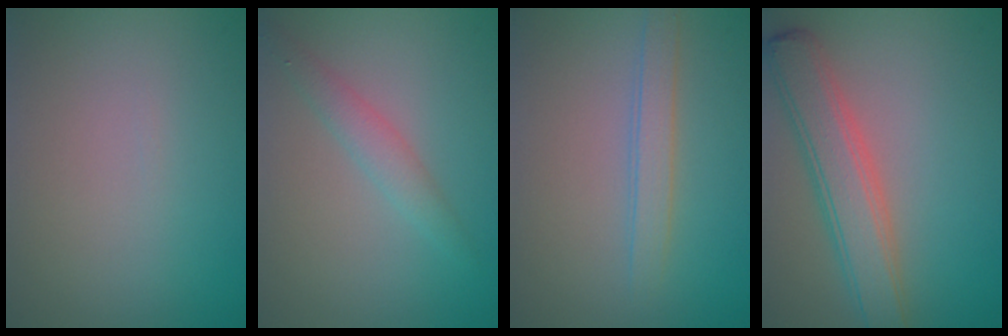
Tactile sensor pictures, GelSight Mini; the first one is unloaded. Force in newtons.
{"total": 1.9, "press": 1.9, "slide": 0.1}
{"total": 1.9, "press": 1.9, "slide": 0.2}
{"total": 5.3, "press": 5.3, "slide": 0.1}